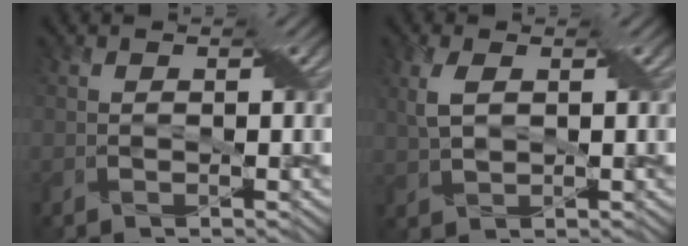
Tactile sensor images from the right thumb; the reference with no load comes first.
{"total": 3.5, "force": [1.1, 1.8, 2.7], "torque": [-0.075, 0.007, 0.024]}